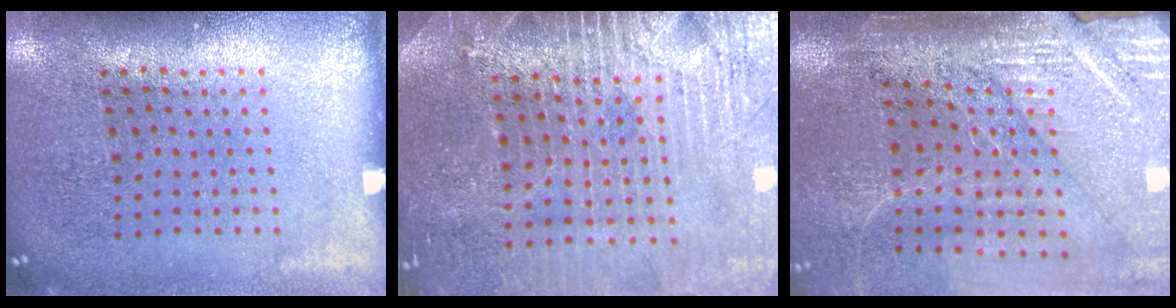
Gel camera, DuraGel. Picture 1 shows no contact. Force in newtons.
{"total": 3.7, "press": 3.4, "slide": 1.5}
{"total": 3.5, "press": 3.3, "slide": 1.1}